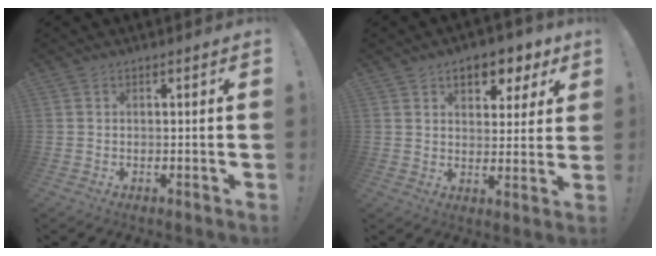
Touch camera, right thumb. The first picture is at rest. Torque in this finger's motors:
{"motor_torque": [-0.08, 0.03, 0.04, 0.18, 0.00]}